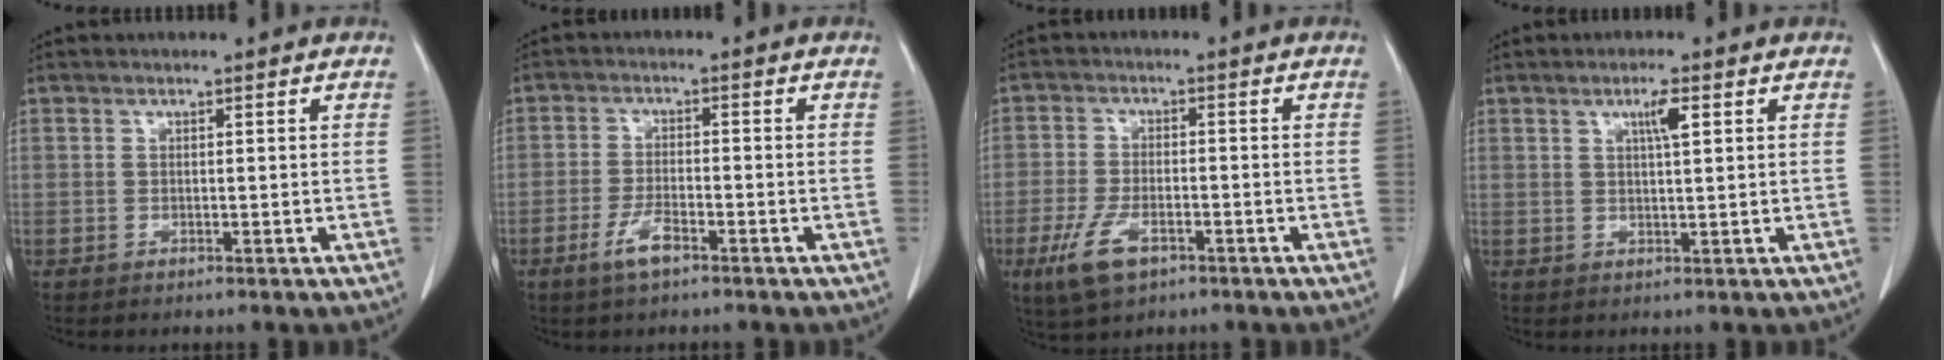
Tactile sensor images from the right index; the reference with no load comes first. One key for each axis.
{"total": 4.1, "fx": -2.6, "fy": 0.9, "fz": 3.1, "tx": -0.065, "ty": -0.002, "tz": -0.049}
{"total": 6.9, "fx": -3.6, "fy": 2.9, "fz": 5.1, "tx": -0.112, "ty": -0.012, "tz": -0.062}
{"total": 2.9, "fx": 1.2, "fy": 0.1, "fz": 2.7, "tx": -0.048, "ty": 0.000, "tz": 0.020}